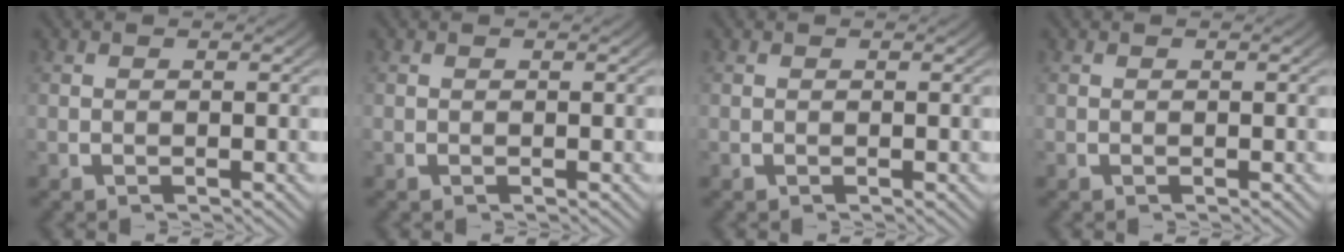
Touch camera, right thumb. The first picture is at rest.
{"total": 0.0}
{"total": 0.0}
{"total": 0.0}